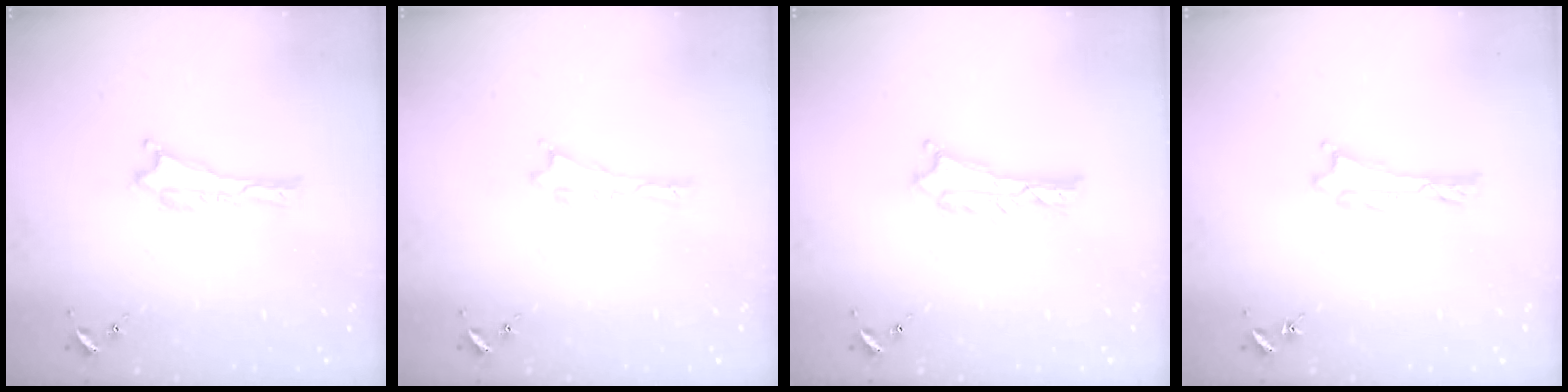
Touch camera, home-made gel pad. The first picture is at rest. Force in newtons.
{"total": 0.0}
{"total": 2.4, "press": 2.4, "slide": 0.2}
{"total": 0.6, "press": 0.6, "slide": 0.1}